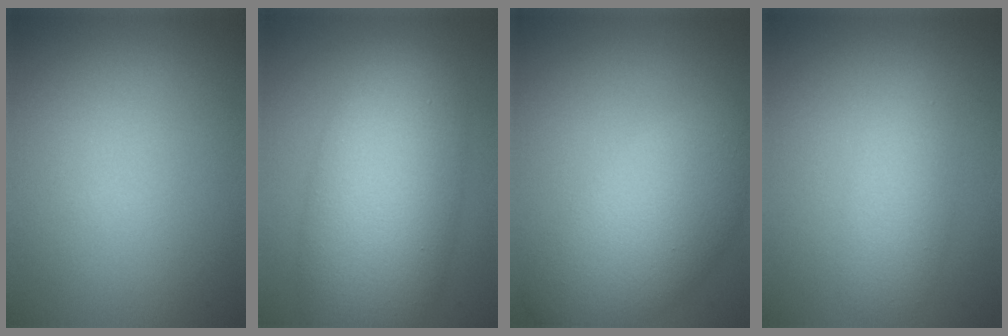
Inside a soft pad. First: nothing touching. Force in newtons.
{"total": 10.0, "press": 10.0, "slide": 0.4}
{"total": 7.0, "press": 7.0, "slide": 0.2}
{"total": 2.8, "press": 2.8, "slide": 0.1}